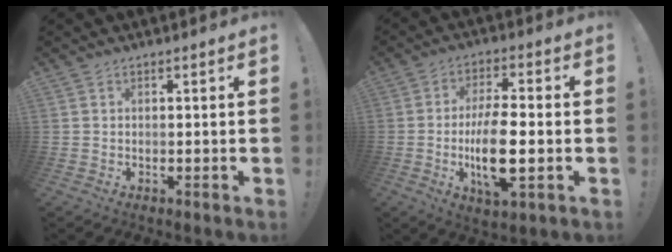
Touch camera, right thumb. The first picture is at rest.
{"total": 13.2, "force": [-2.5, 4.4, 12.1], "torque": [-0.233, -0.003, -0.047]}